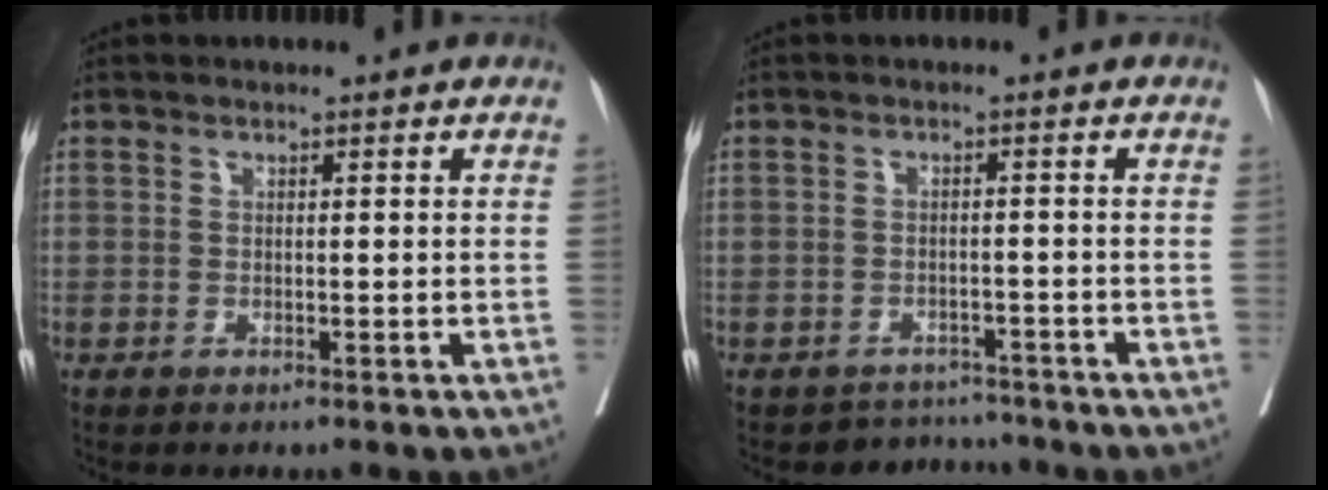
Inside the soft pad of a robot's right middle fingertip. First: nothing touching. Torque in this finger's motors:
{"motor_torque": [0.17, -0.29, -0.01, -0.04]}